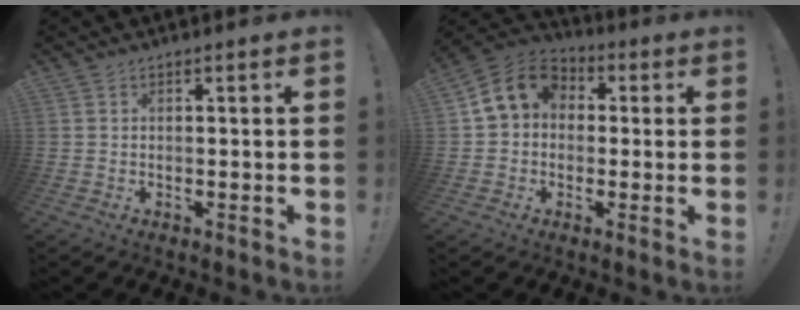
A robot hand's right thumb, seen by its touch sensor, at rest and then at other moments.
{"total": 11.5, "force": [2.3, 9.4, 6.3], "torque": [-0.102, 0.008, 0.050]}